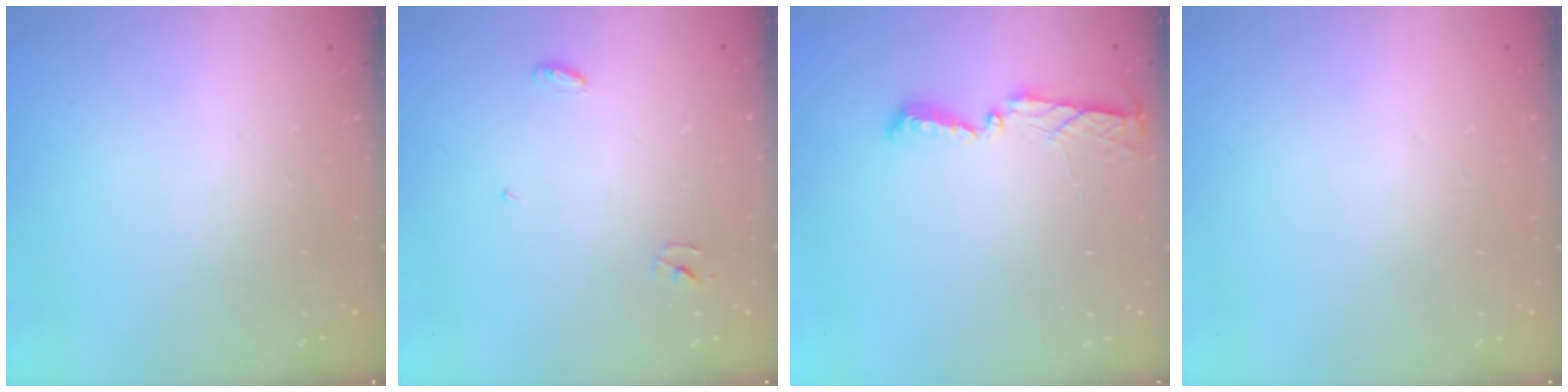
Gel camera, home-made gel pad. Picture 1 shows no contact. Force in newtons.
{"total": 3.2, "press": 3.2, "slide": 0.3}
{"total": 4.0, "press": 4.0, "slide": 0.5}
{"total": 1.0, "press": 0.8, "slide": 0.6}